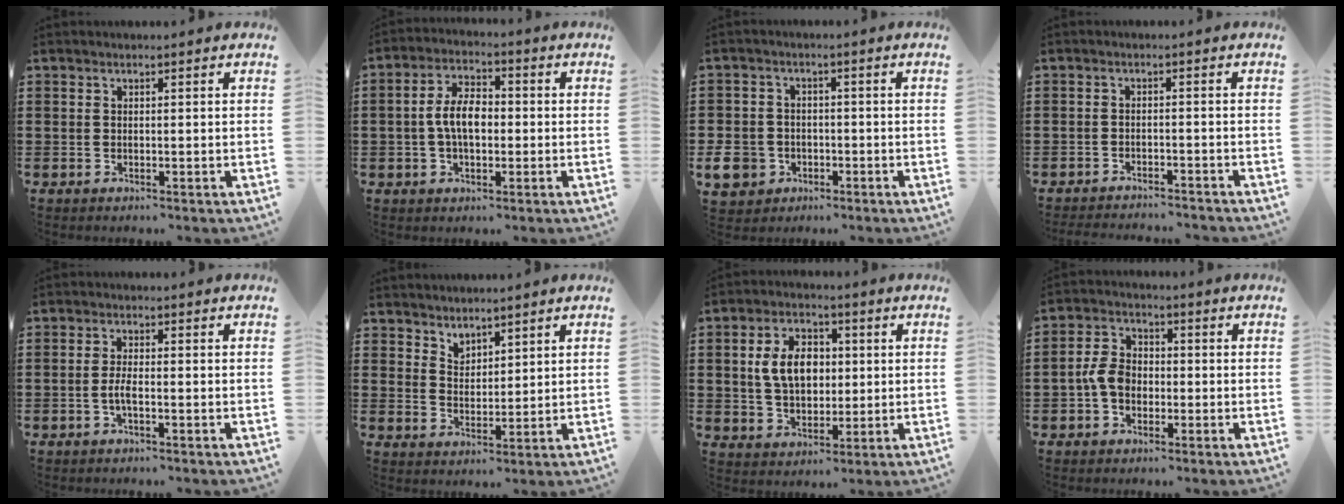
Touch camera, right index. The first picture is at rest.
{"total": 6.4, "force": [-0.3, 3.2, 5.5], "torque": [-0.113, 0.004, -0.009]}
{"total": 5.6, "force": [-2.2, 4.6, 2.1], "torque": [-0.073, 0.003, -0.045]}
{"total": 2.0, "force": [-2.0, -0.3, 0.1], "torque": [-0.005, 0.000, -0.041]}
{"total": 2.4, "force": [-0.8, 0.5, 2.2], "torque": [-0.056, -0.004, -0.018]}
{"total": 3.1, "force": [3.0, 0.8, -0.4], "torque": [-0.002, -0.004, 0.059]}
{"total": 7.6, "force": [1.2, 5.1, 5.5], "torque": [-0.125, 0.010, 0.015]}
{"total": 5.2, "force": [-1.3, 3.6, 3.5], "torque": [-0.087, 0.002, -0.030]}